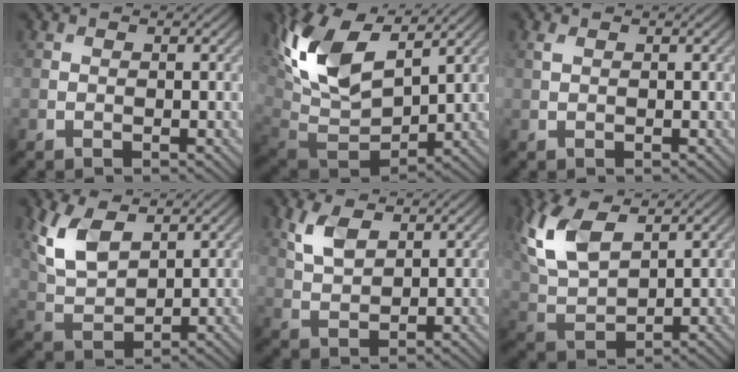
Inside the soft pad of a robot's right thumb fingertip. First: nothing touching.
{"total": 15.5, "force": [6.8, 7.6, 11.7], "torque": [-0.271, 0.014, 0.129]}
{"total": 0.7, "force": [0.4, 0.3, 0.5], "torque": [-0.018, 0.002, 0.009]}
{"total": 7.6, "force": [3.6, 3.9, 5.4], "torque": [-0.134, -0.001, 0.075]}
{"total": 4.5, "force": [2.4, 2.2, 3.1], "torque": [-0.076, -0.001, 0.052]}
{"total": 9.7, "force": [4.6, 4.7, 7.2], "torque": [-0.191, 0.010, 0.096]}